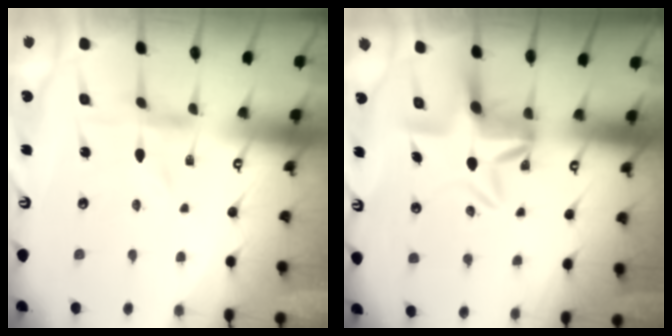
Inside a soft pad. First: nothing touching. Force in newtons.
{"total": 7.0, "press": 7.0, "slide": 0.7}